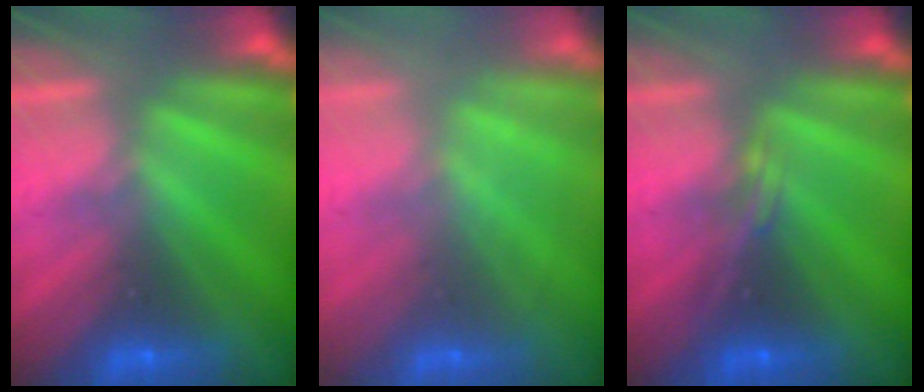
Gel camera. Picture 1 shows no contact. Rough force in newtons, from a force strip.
{"total": 2.4}
{"total": 2.3}